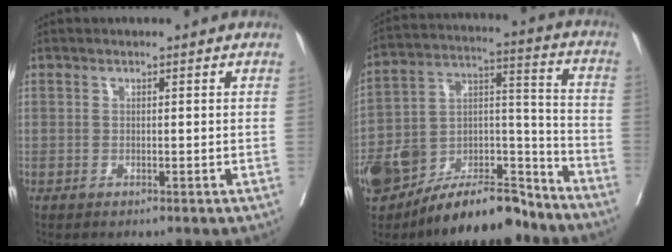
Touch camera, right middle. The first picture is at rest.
{"total": 19.1, "force": [-15.1, 7.0, 9.5], "torque": [-0.179, 0.037, -0.261]}